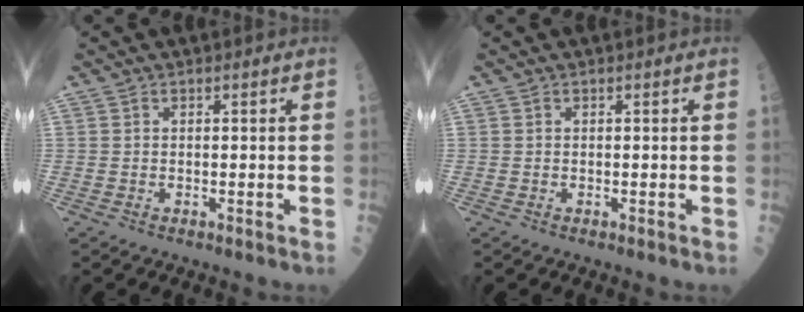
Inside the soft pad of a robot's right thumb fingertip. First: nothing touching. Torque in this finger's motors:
{"motor_torque": [0.00, 0.00, -0.04, -0.03, 0.00]}